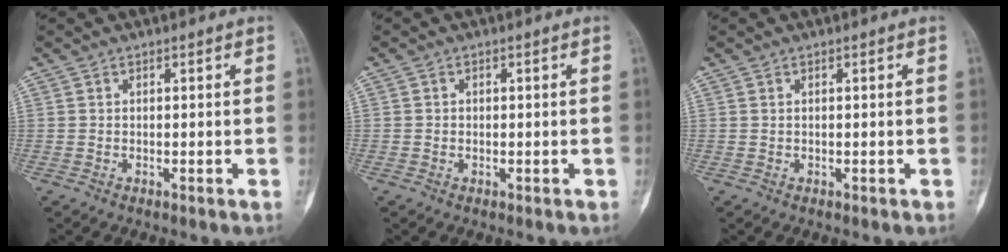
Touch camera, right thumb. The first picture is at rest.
{"total": 0.9, "force": [-0.2, 0.9, 0.0], "torque": [0.010, 0.006, -0.006]}
{"total": 0.0}